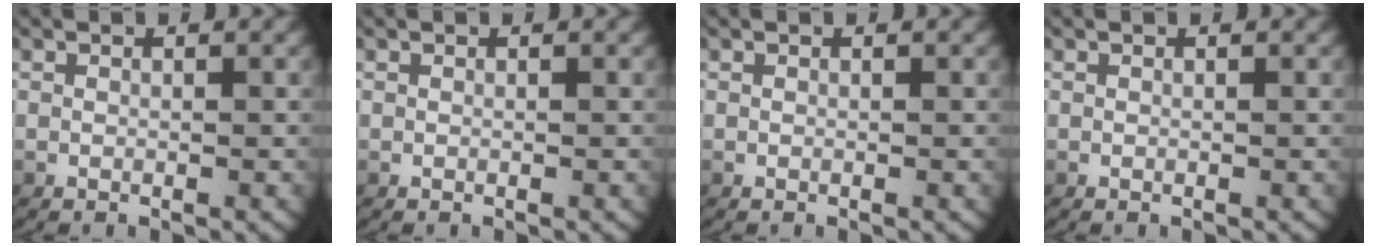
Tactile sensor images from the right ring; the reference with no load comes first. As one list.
[{"total": 0.0}, {"total": 0.0}, {"total": 0.0}]